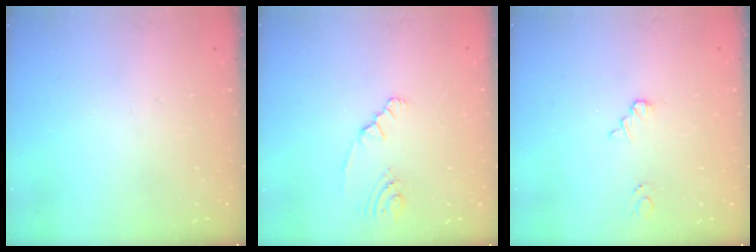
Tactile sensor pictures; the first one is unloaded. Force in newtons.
{"total": 2.5, "press": 2.3, "slide": 1.1}
{"total": 1.4, "press": 1.4, "slide": 0.2}